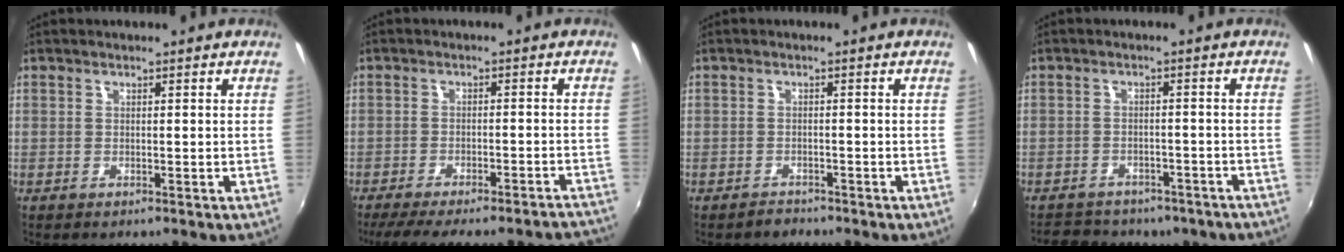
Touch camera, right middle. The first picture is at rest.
{"total": 16.2, "force": [-14.8, 1.6, 6.4], "torque": [-0.108, -0.014, -0.192]}
{"total": 1.8, "force": [-1.6, 0.7, 0.0], "torque": [-0.004, 0.000, -0.027]}
{"total": 13.9, "force": [-11.1, 6.5, 5.2], "torque": [-0.120, 0.000, -0.138]}